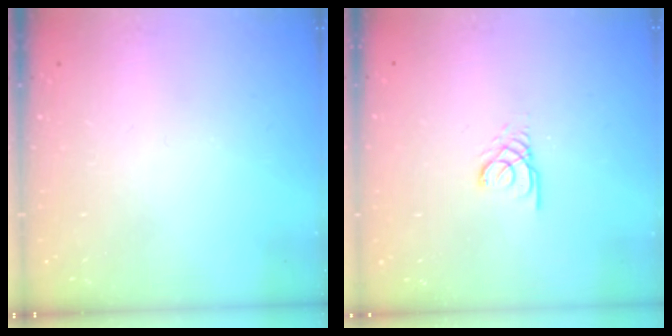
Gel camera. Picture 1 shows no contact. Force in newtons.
{"total": 2.4, "press": 2.4, "slide": 0.3}